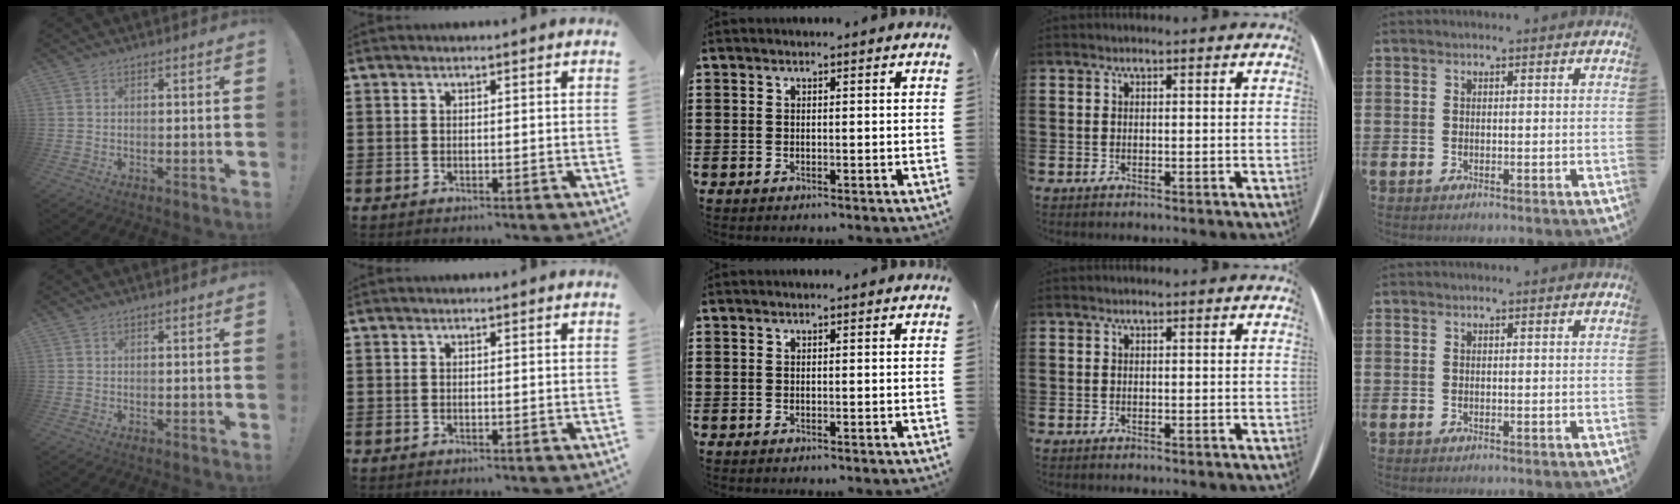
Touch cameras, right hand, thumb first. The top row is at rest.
{}